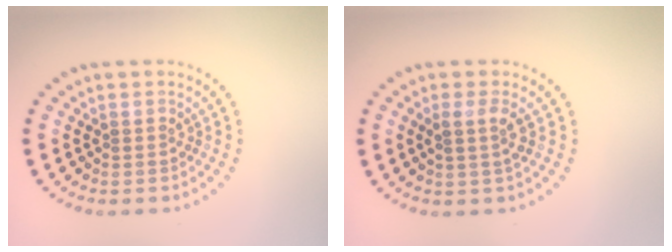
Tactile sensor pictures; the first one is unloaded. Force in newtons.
{"total": 1.5, "press": 1.3, "slide": 0.7}